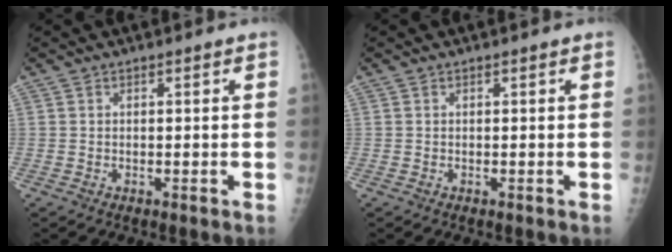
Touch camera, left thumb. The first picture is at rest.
{"total": 0.0}